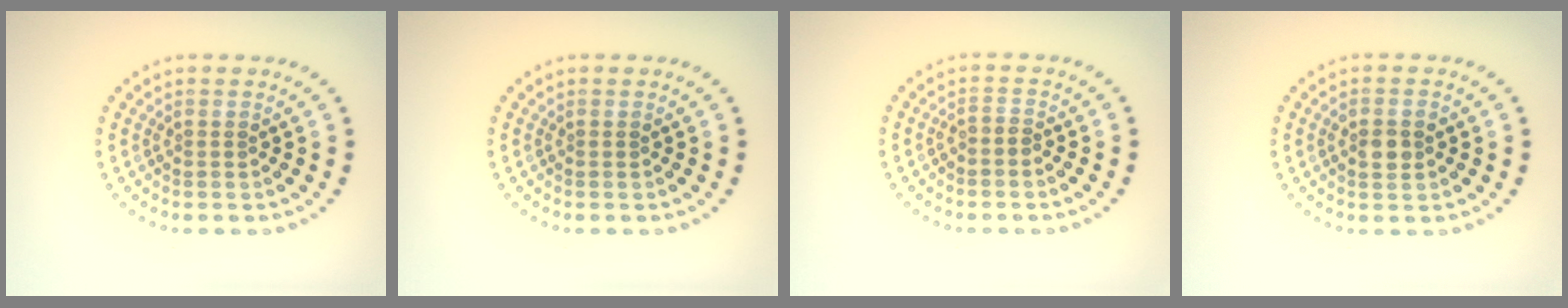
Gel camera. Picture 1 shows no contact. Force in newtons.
{"total": 0.0}
{"total": 0.9, "press": 0.5, "slide": 0.8}
{"total": 2.1, "press": 2.0, "slide": 0.3}